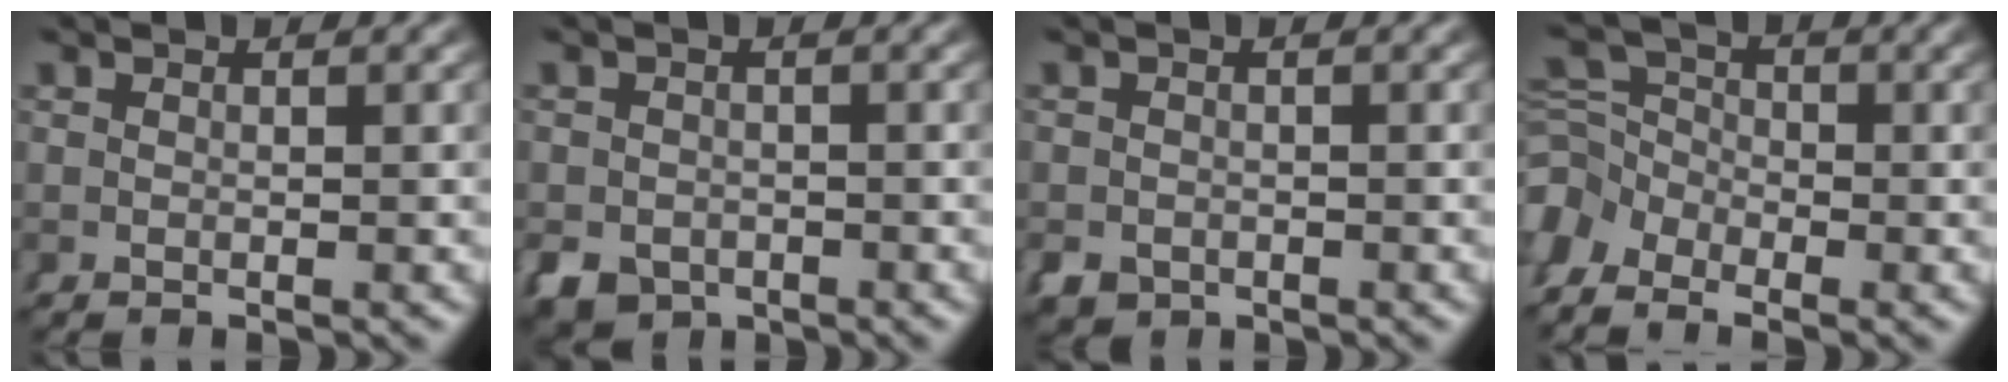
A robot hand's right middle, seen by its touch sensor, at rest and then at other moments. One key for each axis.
{"total": 4.6, "fx": -3.1, "fy": 3.1, "fz": 1.4, "tx": -0.022, "ty": -0.035, "tz": -0.039}
{"total": 2.8, "fx": -1.9, "fy": 2.0, "fz": 0.7, "tx": -0.011, "ty": -0.028, "tz": -0.018}
{"total": 5.4, "fx": -2.0, "fy": 4.6, "fz": 2.1, "tx": -0.039, "ty": -0.025, "tz": -0.035}